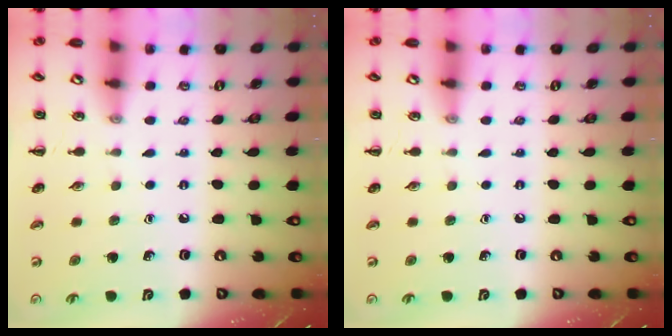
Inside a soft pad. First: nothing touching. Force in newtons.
{"total": 0.0}